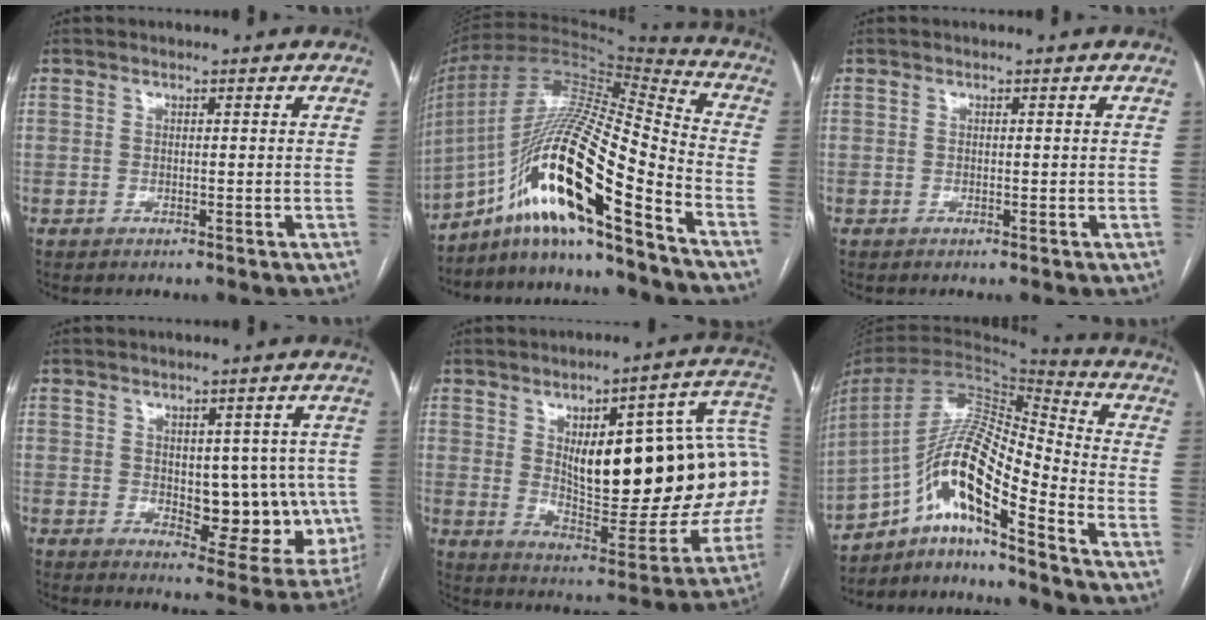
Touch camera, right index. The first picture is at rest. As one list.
[{"total": 21.9, "force": [-12.5, 1.8, 17.9], "torque": [-0.363, -0.002, -0.225]}, {"total": 0.0}, {"total": 11.9, "force": [-0.3, 5.9, 10.3], "torque": [-0.109, 0.007, 0.017]}, {"total": 25.8, "force": [3.4, 8.6, 24.1], "torque": [-0.275, 0.034, 0.063]}, {"total": 16.7, "force": [-9.8, 2.0, 13.5], "torque": [-0.255, 0.016, -0.172]}]